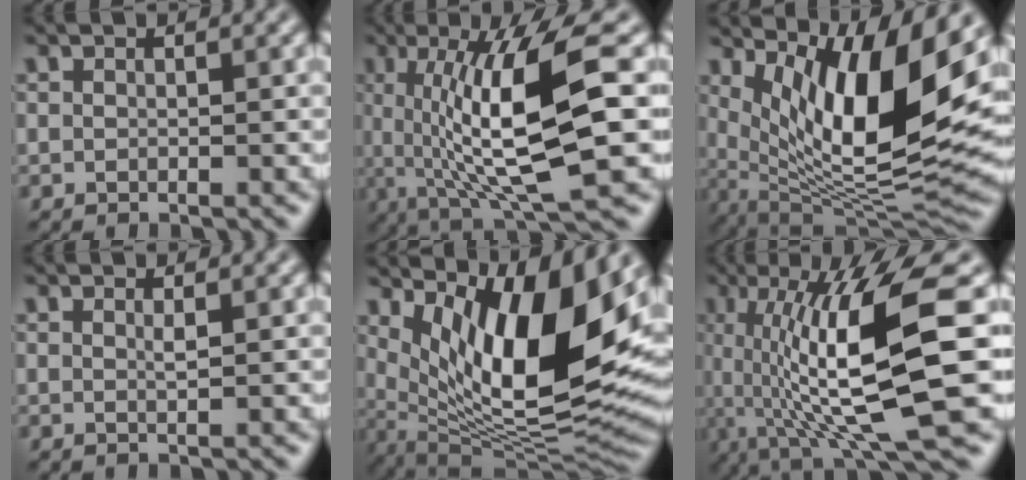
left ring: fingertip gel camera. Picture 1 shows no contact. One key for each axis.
{"total": 11.0, "fx": 0.7, "fy": 2.5, "fz": 10.7, "tx": -0.162, "ty": -0.003, "tz": 0.019}
{"total": 12.7, "fx": 4.6, "fy": 3.8, "fz": 11.2, "tx": -0.191, "ty": -0.008, "tz": 0.089}
{"total": 0.6, "fx": 0.3, "fy": 0.0, "fz": 0.5, "tx": -0.008, "ty": -0.001, "tz": 0.005}
{"total": 13.9, "fx": 4.4, "fy": 5.0, "fz": 12.2, "tx": -0.193, "ty": -0.014, "tz": 0.082}
{"total": 12.2, "fx": 0.1, "fy": 2.6, "fz": 11.9, "tx": -0.189, "ty": -0.005, "tz": 0.004}